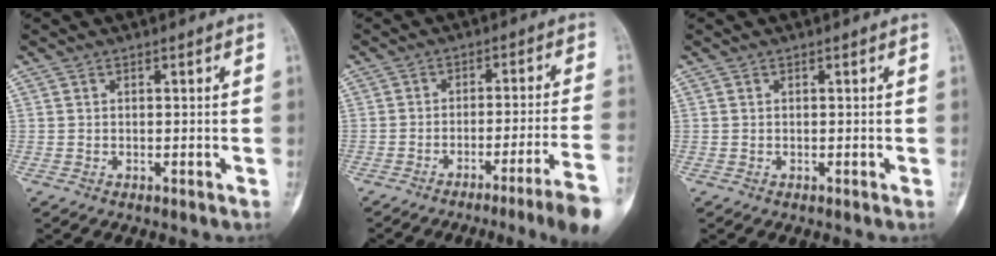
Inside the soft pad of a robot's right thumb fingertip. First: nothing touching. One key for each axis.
{"total": 12.1, "fx": -8.0, "fy": -1.8, "fz": 8.9, "tx": -0.123, "ty": 0.044, "tz": -0.109}
{"total": 0.0}